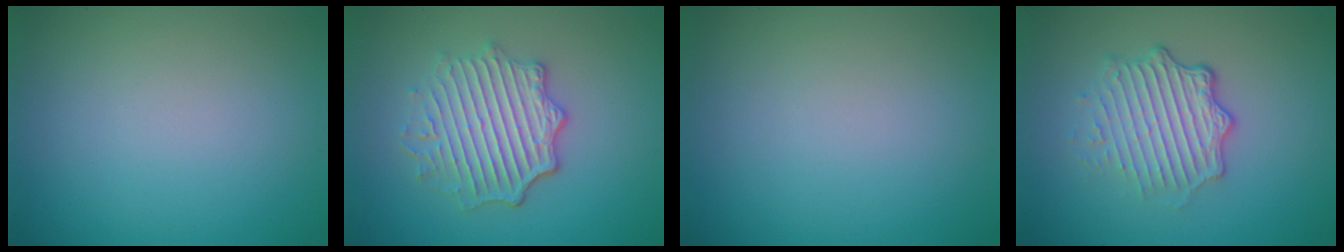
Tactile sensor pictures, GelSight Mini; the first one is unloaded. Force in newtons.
{"total": 4.9, "press": 4.1, "slide": 2.6}
{"total": 0.0}
{"total": 4.8, "press": 3.4, "slide": 3.4}